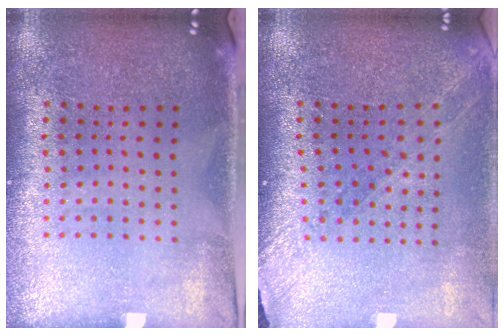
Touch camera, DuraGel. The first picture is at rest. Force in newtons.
{"total": 1.4, "press": 1.3, "slide": 0.2}